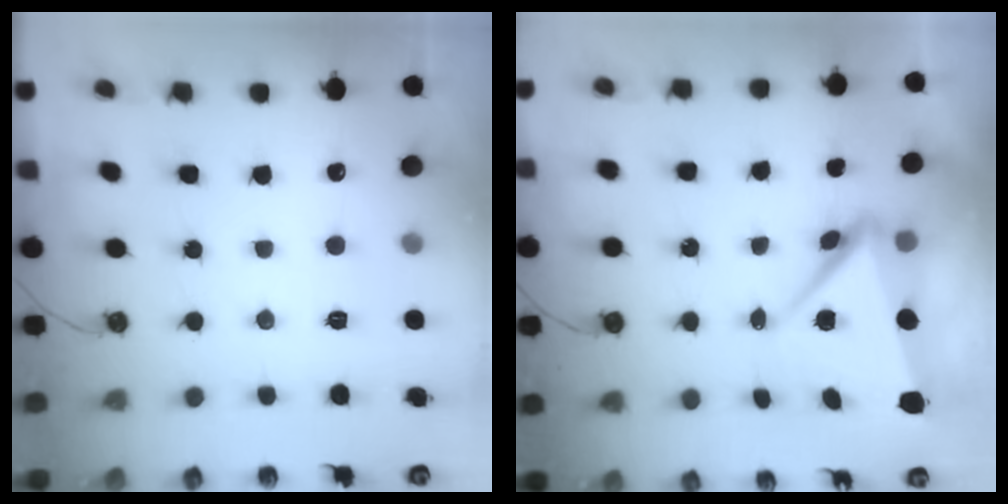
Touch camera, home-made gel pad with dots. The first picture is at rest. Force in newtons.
{"total": 6.6, "press": 6.6, "slide": 0.5}